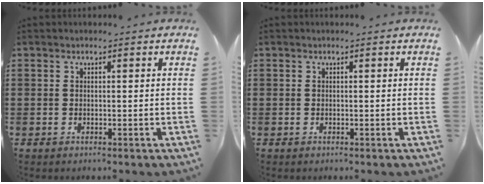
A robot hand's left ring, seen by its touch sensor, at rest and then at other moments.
{"total": 0.0}